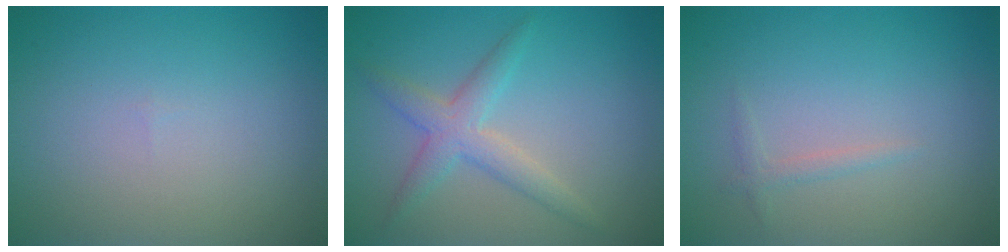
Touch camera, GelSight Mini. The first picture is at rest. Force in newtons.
{"total": 3.1, "press": 3.1, "slide": 0.2}
{"total": 0.9, "press": 0.9, "slide": 0.1}